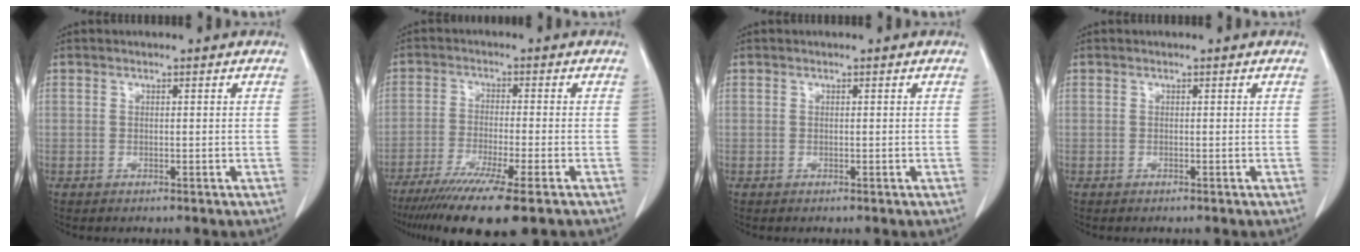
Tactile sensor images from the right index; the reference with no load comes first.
{"total": 12.9, "force": [-9.2, 0.2, 9.0], "torque": [-0.151, -0.038, -0.148]}
{"total": 0.0}
{"total": 0.0}